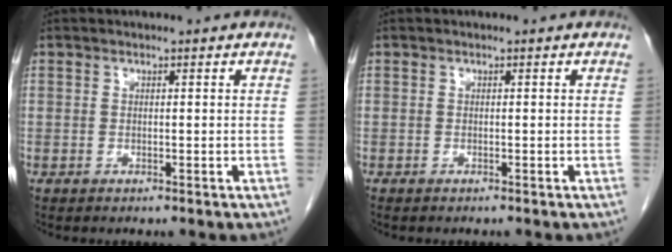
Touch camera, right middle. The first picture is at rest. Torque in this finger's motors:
{"motor_torque": [-0.07, -0.21, -0.03, -0.01]}